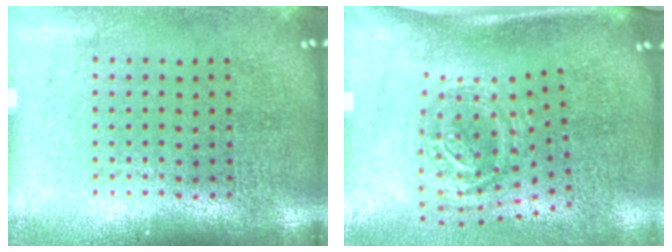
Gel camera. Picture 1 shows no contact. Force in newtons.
{"total": 1.7, "press": 1.2, "slide": 1.2}